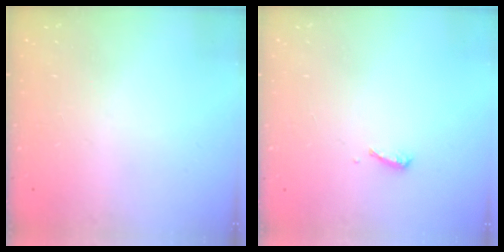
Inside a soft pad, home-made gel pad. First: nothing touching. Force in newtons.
{"total": 7.1, "press": 7.0, "slide": 0.8}